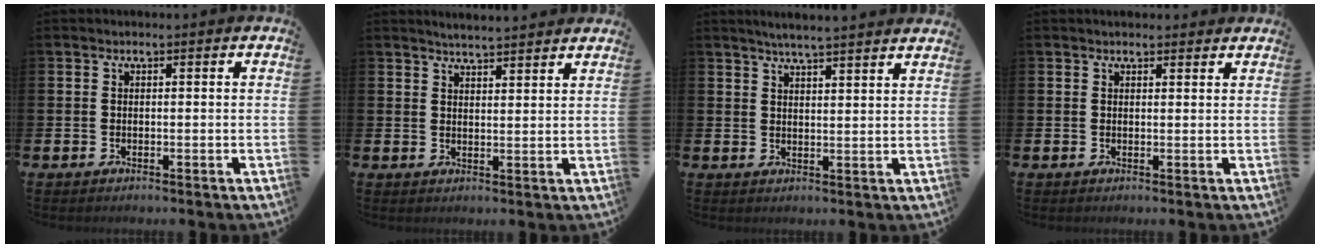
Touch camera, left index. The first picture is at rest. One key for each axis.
{"total": 3.7, "fx": 3.7, "fy": -0.2, "fz": 0.2, "tx": -0.011, "ty": -0.018, "tz": 0.067}
{"total": 4.4, "fx": 4.3, "fy": -0.6, "fz": 0.7, "tx": -0.022, "ty": -0.019, "tz": 0.075}
{"total": 1.5, "fx": 1.4, "fy": 0.4, "fz": 0.1, "tx": 0.005, "ty": -0.002, "tz": 0.025}